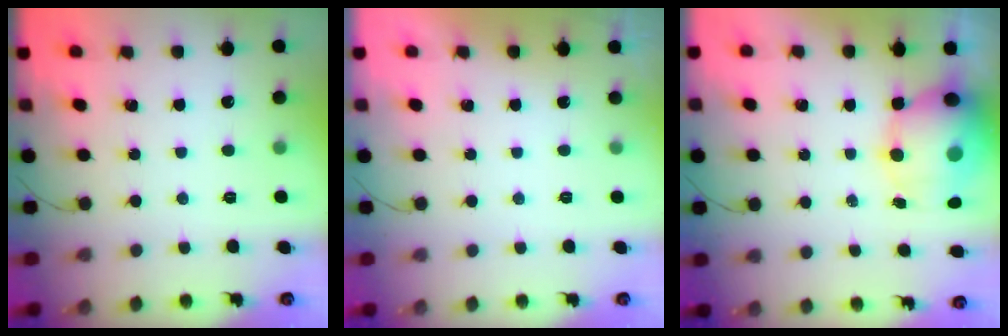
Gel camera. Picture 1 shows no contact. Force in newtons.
{"total": 0.0}
{"total": 13.1, "press": 12.8, "slide": 3.0}